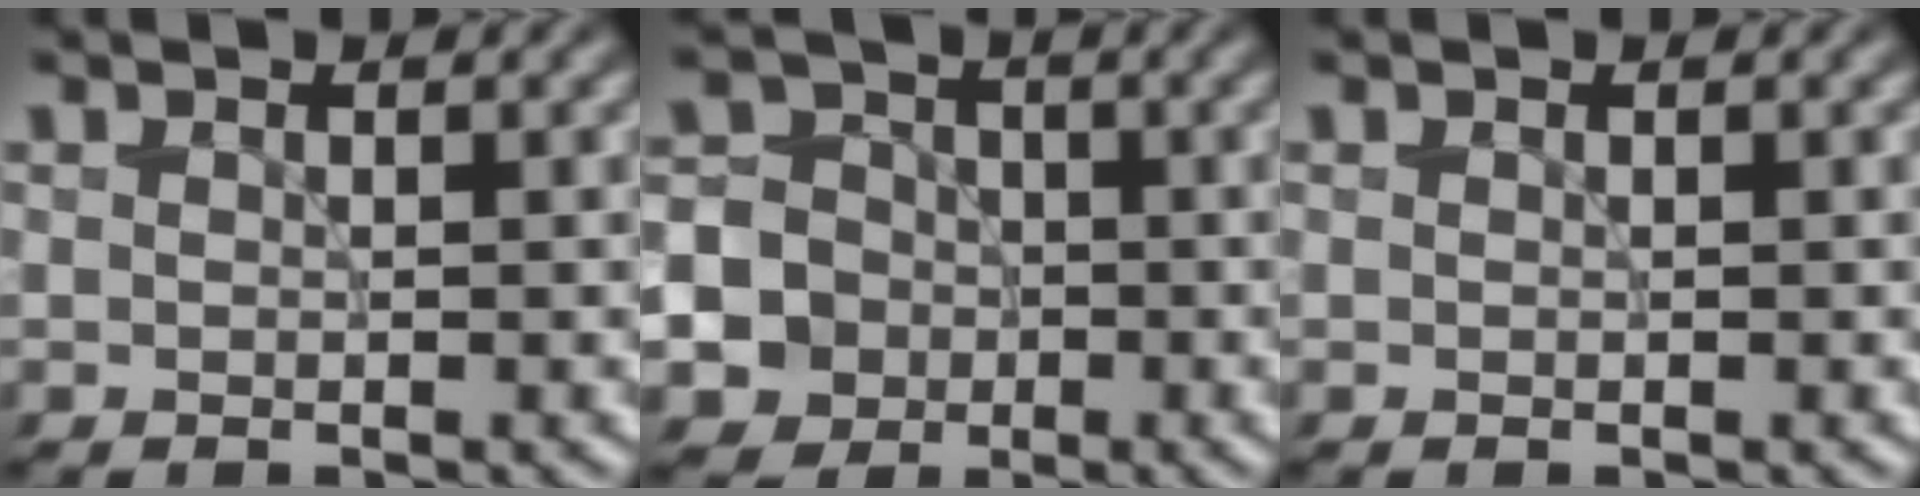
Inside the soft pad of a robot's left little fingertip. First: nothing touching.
{"total": 11.6, "force": [-4.4, 10.4, 2.4], "torque": [-0.073, -0.027, -0.098]}
{"total": 0.0}